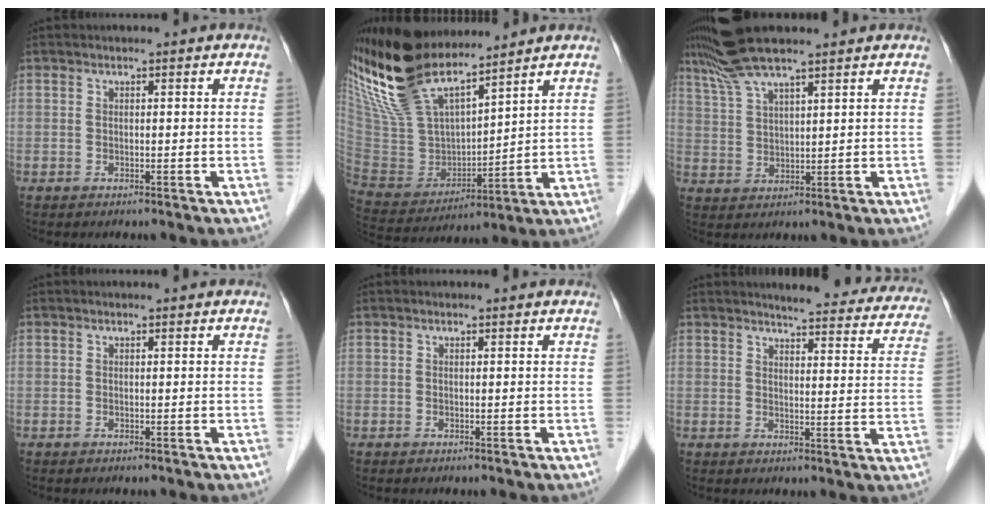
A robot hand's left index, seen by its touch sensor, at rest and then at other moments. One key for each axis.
{"total": 20.2, "fx": 16.3, "fy": 5.2, "fz": 10.7, "tx": -0.222, "ty": 0.007, "tz": 0.319}
{"total": 8.9, "fx": 7.3, "fy": 0.8, "fz": 4.9, "tx": -0.099, "ty": 0.034, "tz": 0.138}
{"total": 0.0}
{"total": 0.6, "fx": 0.6, "fy": 0.0, "fz": 0.0, "tx": -0.007, "ty": 0.001, "tz": 0.004}
{"total": 17.9, "fx": 16.6, "fy": 3.2, "fz": 6.0, "tx": -0.048, "ty": -0.041, "tz": 0.174}